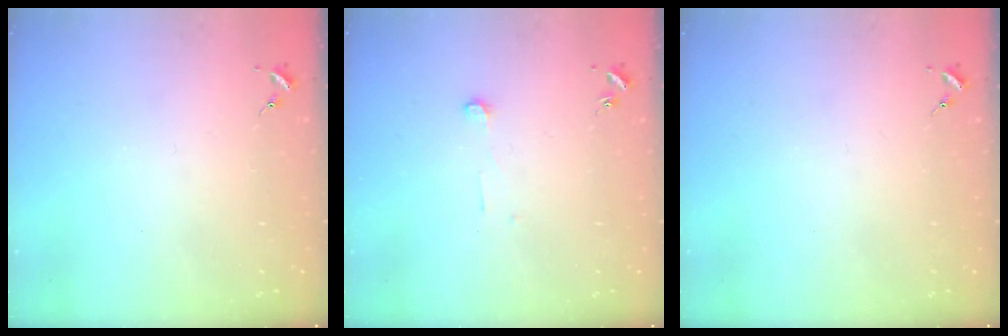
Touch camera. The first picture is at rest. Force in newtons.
{"total": 3.7, "press": 3.7, "slide": 0.3}
{"total": 0.0}